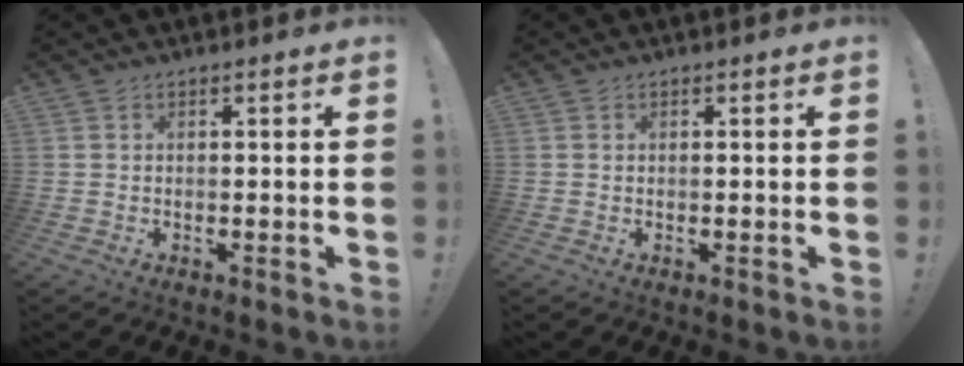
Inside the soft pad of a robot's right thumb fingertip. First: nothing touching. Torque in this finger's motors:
{"motor_torque": [-0.01, 0.15, -0.04, 0.06, 0.04]}